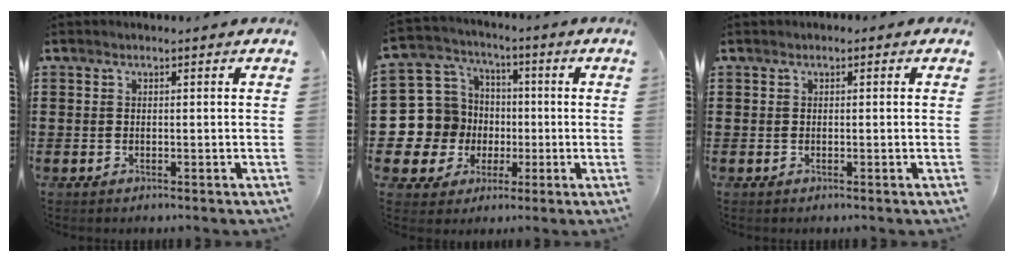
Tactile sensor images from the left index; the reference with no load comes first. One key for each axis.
{"total": 11.5, "fx": -1.5, "fy": 11.1, "fz": 2.3, "tx": -0.115, "ty": 0.004, "tz": -0.018}
{"total": 0.0}